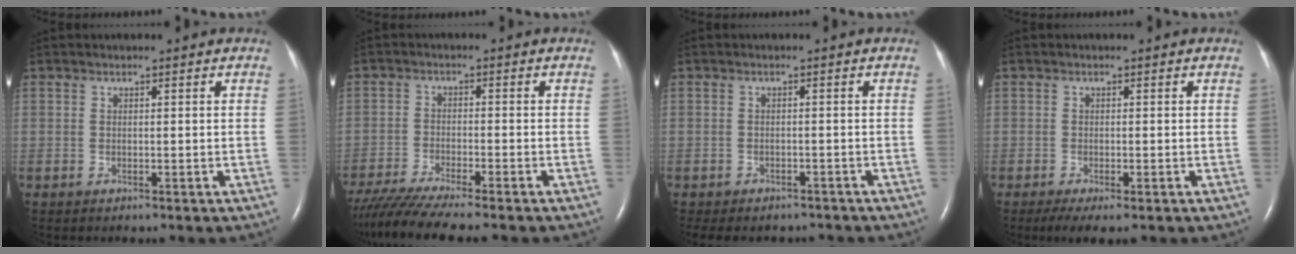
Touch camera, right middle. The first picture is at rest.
{"total": 10.6, "force": [-9.1, -0.4, 5.3], "torque": [-0.085, -0.029, -0.148]}
{"total": 7.2, "force": [-6.1, 3.5, 1.7], "torque": [-0.027, 0.002, -0.072]}
{"total": 3.6, "force": [-2.1, 0.9, 2.8], "torque": [-0.049, -0.012, -0.032]}